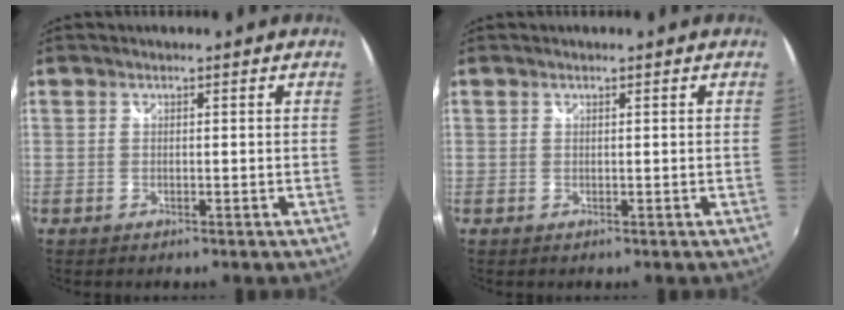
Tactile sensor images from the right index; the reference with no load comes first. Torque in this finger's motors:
{"motor_torque": [-0.38, -0.25, 0.13, 0.01]}